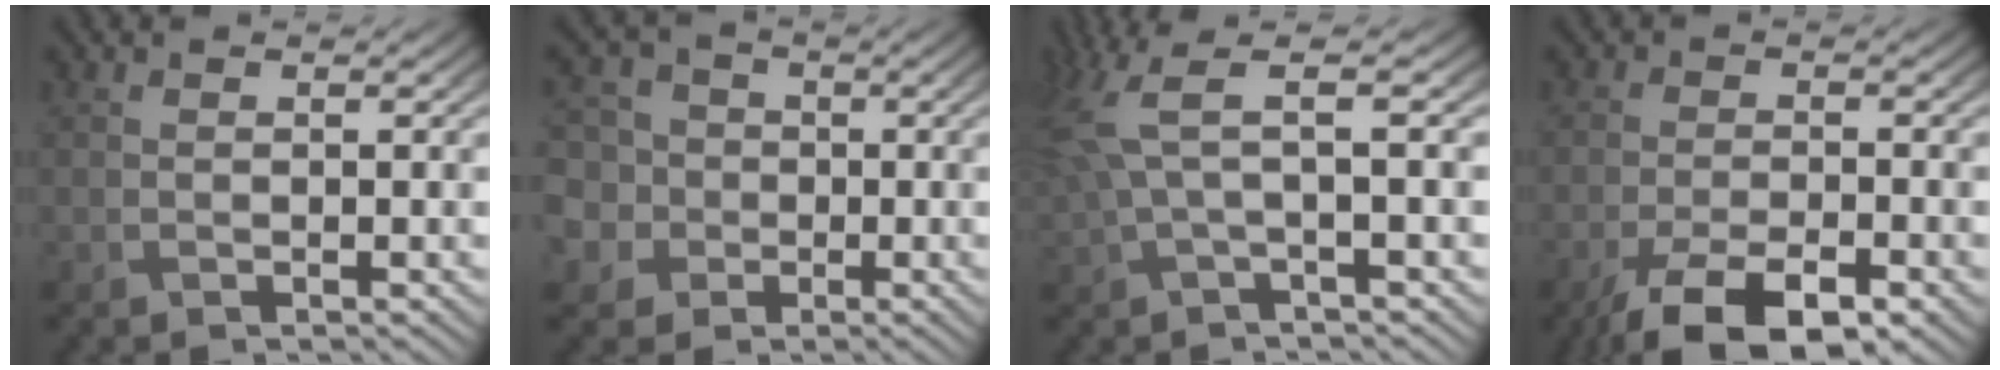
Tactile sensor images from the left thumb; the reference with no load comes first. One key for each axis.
{"total": 8.6, "fx": -0.8, "fy": 8.0, "fz": 2.9, "tx": -0.111, "ty": 0.008, "tz": -0.053}
{"total": 6.1, "fx": 2.8, "fy": 1.2, "fz": 5.2, "tx": -0.109, "ty": 0.021, "tz": 0.044}
{"total": 8.1, "fx": -5.4, "fy": 2.6, "fz": 5.5, "tx": -0.096, "ty": -0.008, "tz": -0.092}